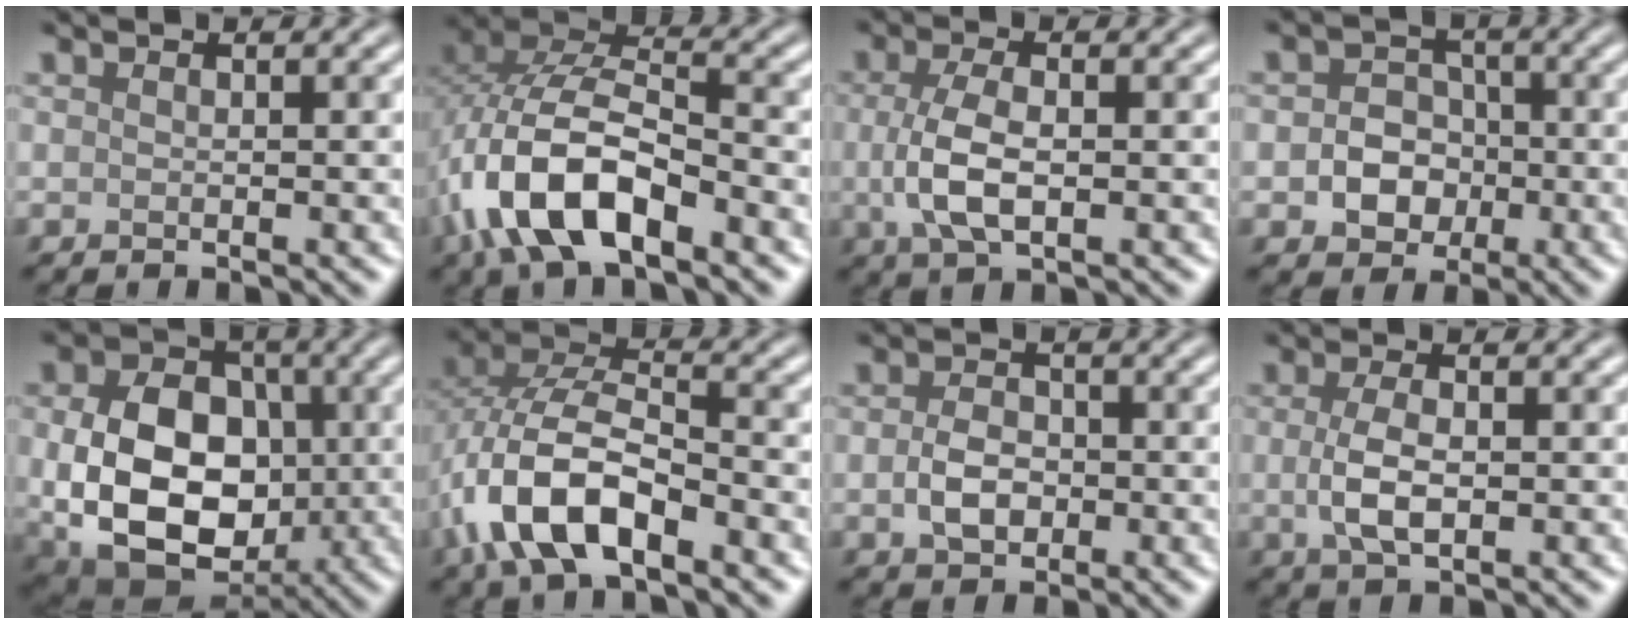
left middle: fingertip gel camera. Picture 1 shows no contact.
{"total": 10.1, "force": [-4.8, 4.5, 7.7], "torque": [-0.158, 0.014, -0.096]}
{"total": 4.1, "force": [-0.2, 1.7, 3.7], "torque": [-0.089, -0.001, -0.005]}
{"total": 3.9, "force": [-1.0, 3.3, 1.9], "torque": [-0.007, 0.000, -0.029]}
{"total": 12.4, "force": [-1.1, 9.0, 8.4], "torque": [-0.148, -0.021, -0.010]}
{"total": 8.9, "force": [-3.8, 4.2, 6.8], "torque": [-0.145, 0.009, -0.081]}
{"total": 2.8, "force": [-0.5, 2.0, 1.9], "torque": [-0.039, -0.001, -0.014]}
{"total": 3.2, "force": [-0.2, 1.3, 2.9], "torque": [-0.065, -0.002, -0.003]}